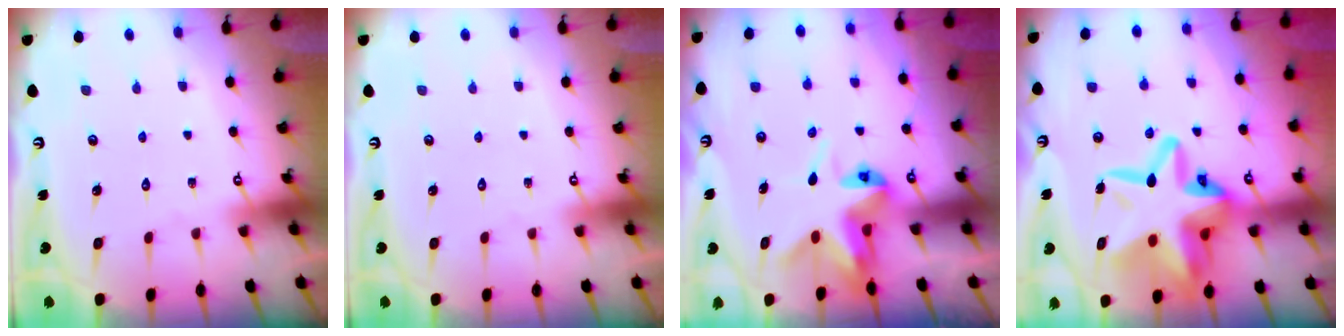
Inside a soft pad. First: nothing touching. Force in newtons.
{"total": 0.0}
{"total": 6.4, "press": 6.4, "slide": 0.4}
{"total": 22.3, "press": 21.9, "slide": 4.1}